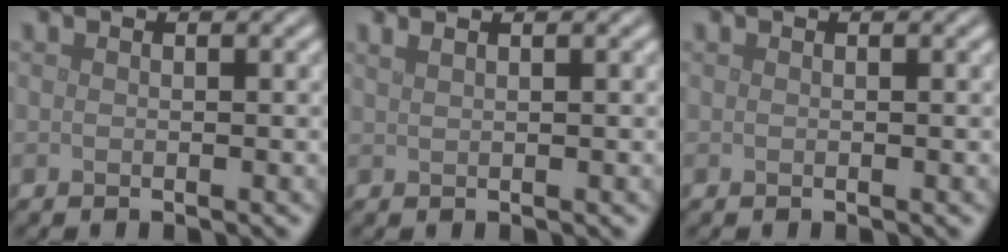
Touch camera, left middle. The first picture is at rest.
{"total": 1.5, "force": [1.1, 0.6, 0.9], "torque": [-0.007, -0.002, 0.011]}
{"total": 0.0}